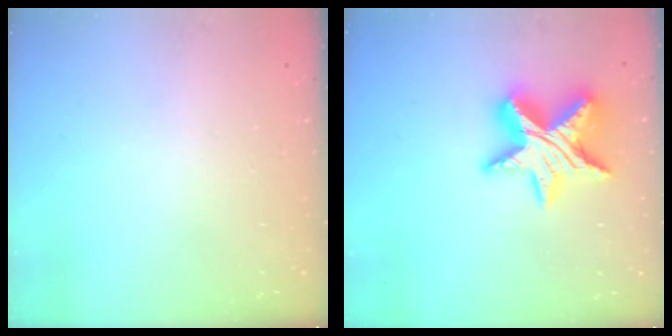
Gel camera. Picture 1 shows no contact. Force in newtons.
{"total": 16.3, "press": 16.3, "slide": 1.2}